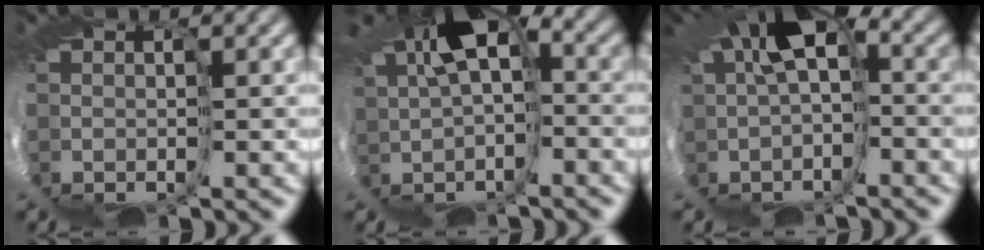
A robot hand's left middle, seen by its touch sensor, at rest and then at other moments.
{"total": 4.6, "force": [2.5, 1.7, 3.5], "torque": [-0.066, -0.011, 0.044]}
{"total": 6.2, "force": [0.2, 2.5, 5.7], "torque": [-0.081, -0.003, 0.012]}